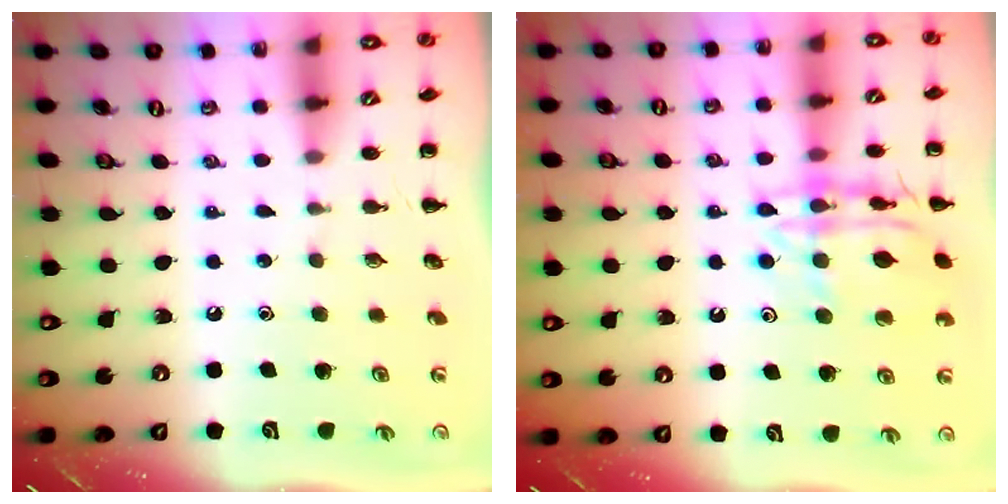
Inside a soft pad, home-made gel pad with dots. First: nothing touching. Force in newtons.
{"total": 14.6, "press": 14.5, "slide": 1.4}